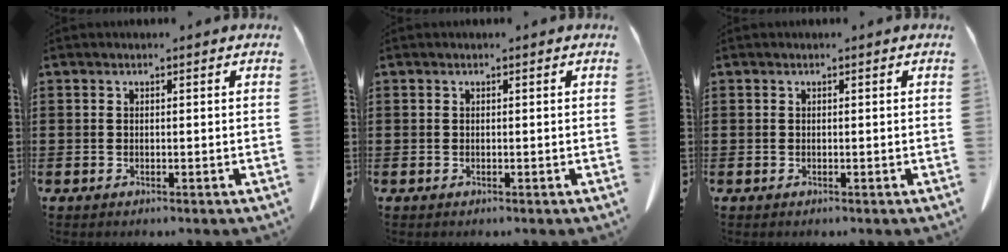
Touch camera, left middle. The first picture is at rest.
{"total": 0.0}
{"total": 0.0}